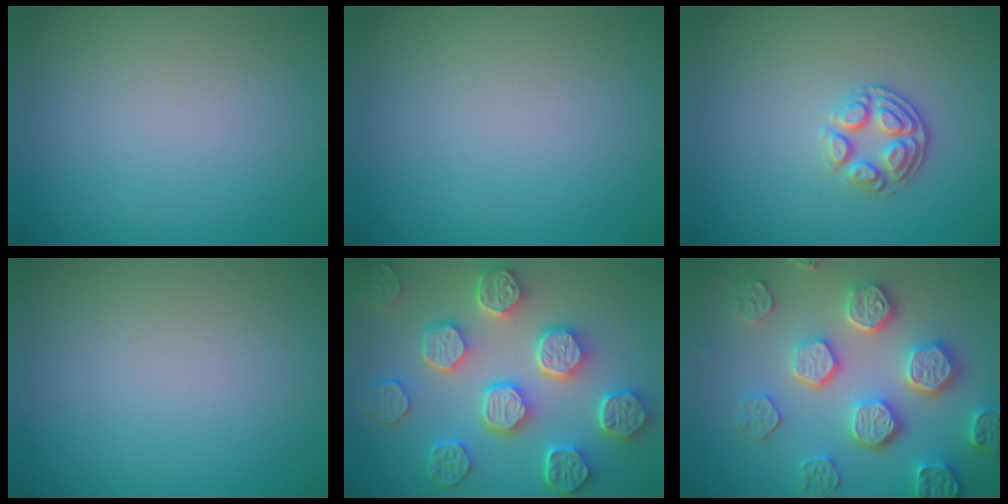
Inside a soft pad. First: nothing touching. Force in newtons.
{"total": 0.0}
{"total": 2.8, "press": 2.6, "slide": 1.2}
{"total": 0.0}
{"total": 8.5, "press": 6.6, "slide": 5.3}
{"total": 5.7, "press": 5.3, "slide": 1.9}